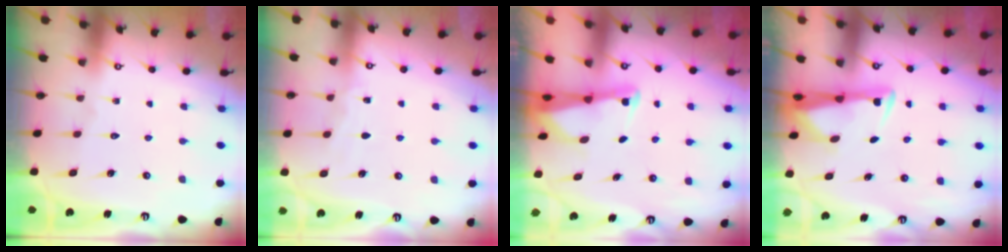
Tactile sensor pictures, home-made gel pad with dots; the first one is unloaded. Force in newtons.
{"total": 3.7, "press": 3.6, "slide": 0.5}
{"total": 2.6, "press": 2.6, "slide": 0.3}
{"total": 2.9, "press": 2.8, "slide": 0.9}